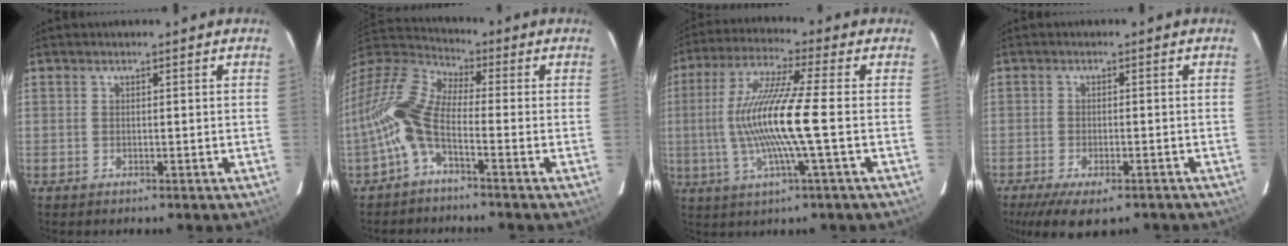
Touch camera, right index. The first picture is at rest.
{"total": 12.3, "force": [-3.7, 4.7, 10.8], "torque": [-0.222, 0.005, -0.082]}
{"total": 13.7, "force": [-1.5, -0.4, 13.6], "torque": [-0.267, -0.003, -0.027]}
{"total": 10.3, "force": [-7.5, 3.6, 6.2], "torque": [-0.135, -0.036, -0.116]}